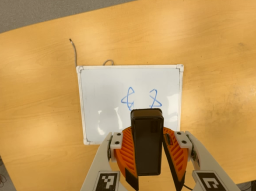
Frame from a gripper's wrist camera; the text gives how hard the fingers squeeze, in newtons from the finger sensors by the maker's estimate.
{"total": 8.1, "left": 8.2, "right": 7.9}